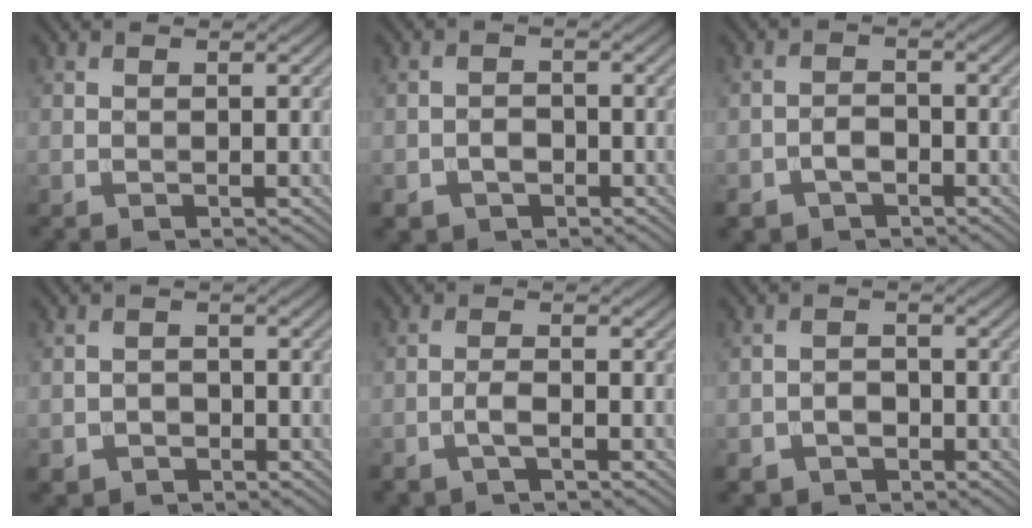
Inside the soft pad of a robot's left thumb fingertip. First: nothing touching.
{"total": 3.0, "force": [-1.6, 2.2, 1.4], "torque": [-0.025, -0.003, -0.033]}
{"total": 3.4, "force": [-2.0, 2.1, 1.7], "torque": [-0.033, -0.002, -0.042]}
{"total": 2.3, "force": [-1.3, 1.8, 0.6], "torque": [-0.008, -0.005, -0.028]}
{"total": 2.4, "force": [-1.3, 0.8, 1.9], "torque": [-0.045, 0.001, -0.031]}
{"total": 3.3, "force": [-1.9, 2.4, 1.2], "torque": [-0.019, -0.001, -0.040]}